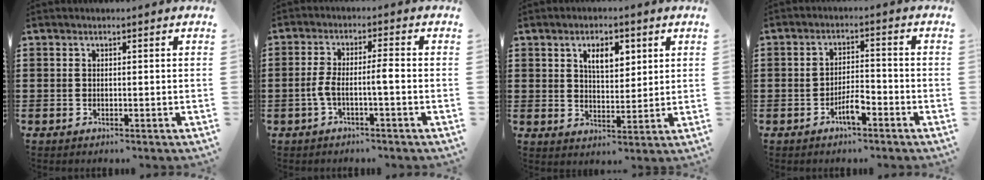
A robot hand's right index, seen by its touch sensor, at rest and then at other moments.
{"total": 4.2, "force": [-1.3, 0.4, 4.0], "torque": [-0.094, -0.006, -0.034]}
{"total": 5.2, "force": [2.4, 2.6, 3.8], "torque": [-0.069, 0.004, 0.037]}
{"total": 4.1, "force": [-2.3, 1.1, 3.1], "torque": [-0.059, 0.005, -0.045]}